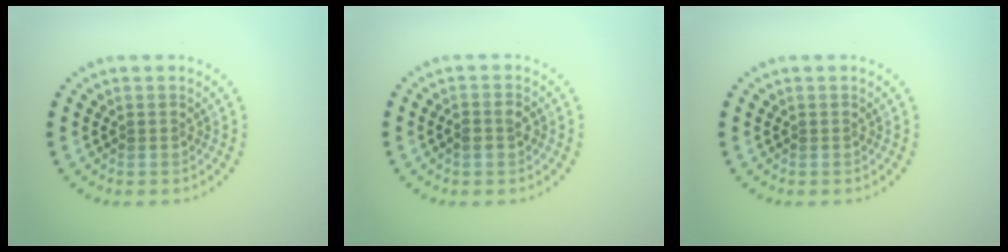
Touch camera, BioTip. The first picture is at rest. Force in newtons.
{"total": 1.5, "press": 1.5, "slide": 0.2}
{"total": 0.0}